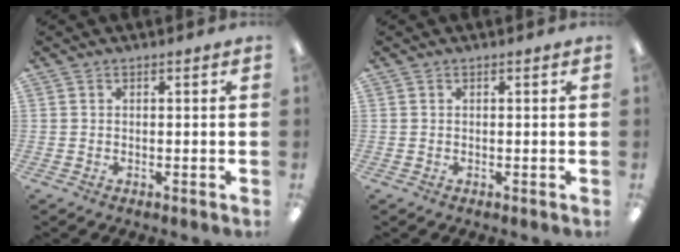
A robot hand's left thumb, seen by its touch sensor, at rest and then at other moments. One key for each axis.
{"total": 0.0}